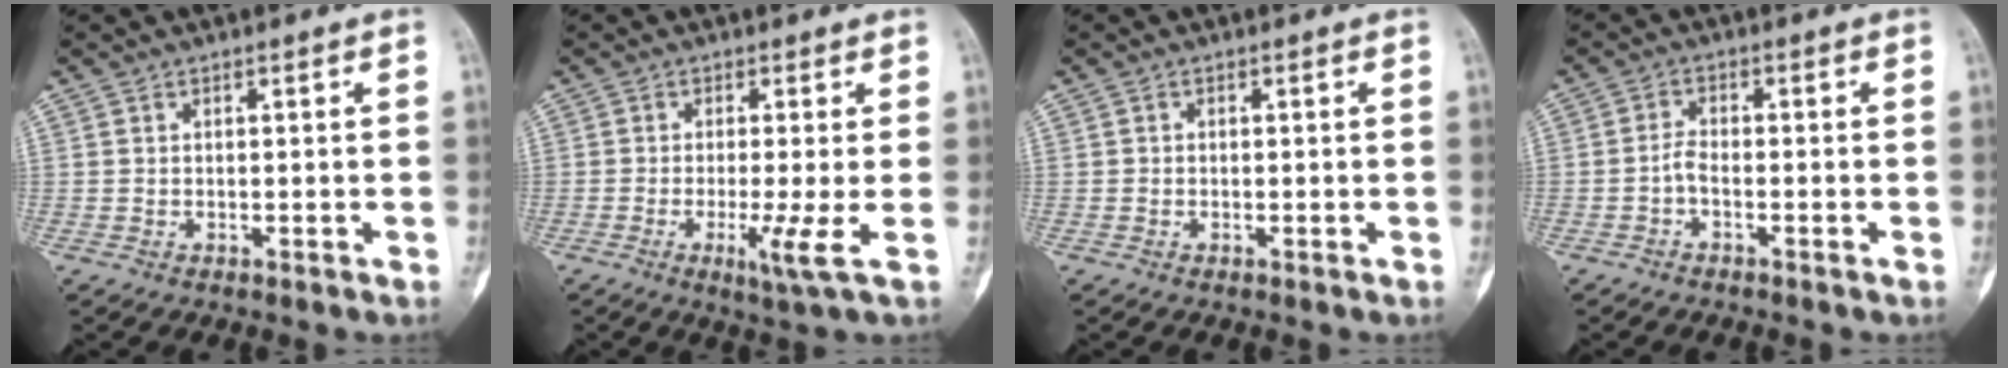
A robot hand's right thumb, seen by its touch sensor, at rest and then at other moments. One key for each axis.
{"total": 4.4, "fx": -1.1, "fy": -0.4, "fz": 4.3, "tx": -0.091, "ty": -0.016, "tz": -0.021}
{"total": 0.0}
{"total": 2.0, "fx": -1.0, "fy": 0.5, "fz": 1.6, "tx": -0.036, "ty": 0.004, "tz": -0.031}